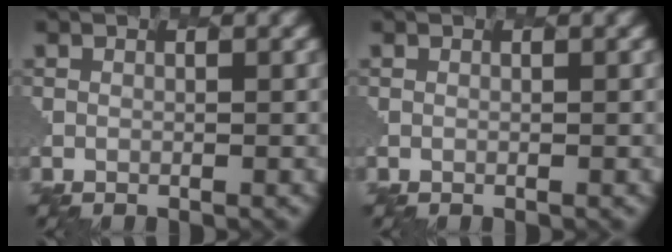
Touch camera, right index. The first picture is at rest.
{"total": 0.0}